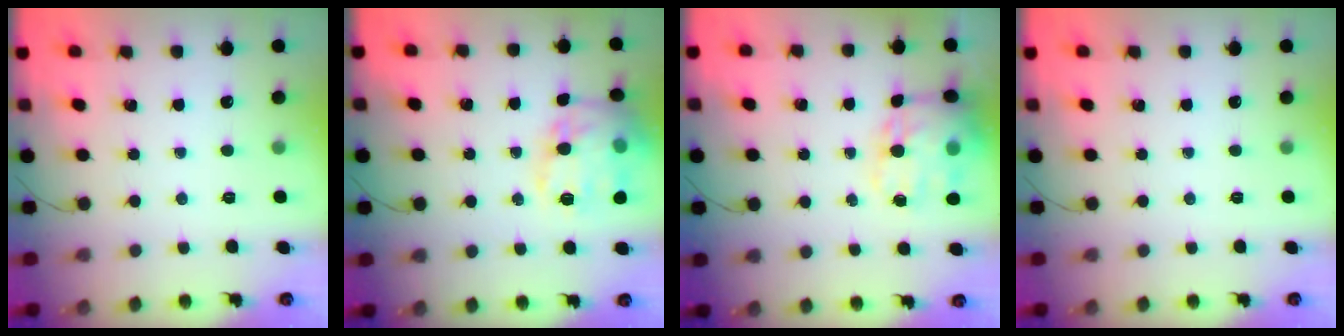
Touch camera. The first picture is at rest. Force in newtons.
{"total": 19.4, "press": 19.3, "slide": 1.6}
{"total": 17.8, "press": 17.3, "slide": 4.0}
{"total": 0.0}